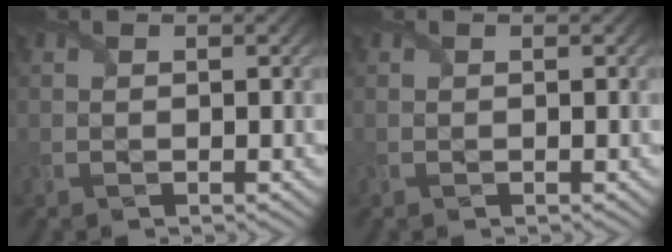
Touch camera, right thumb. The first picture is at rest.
{"total": 0.0}